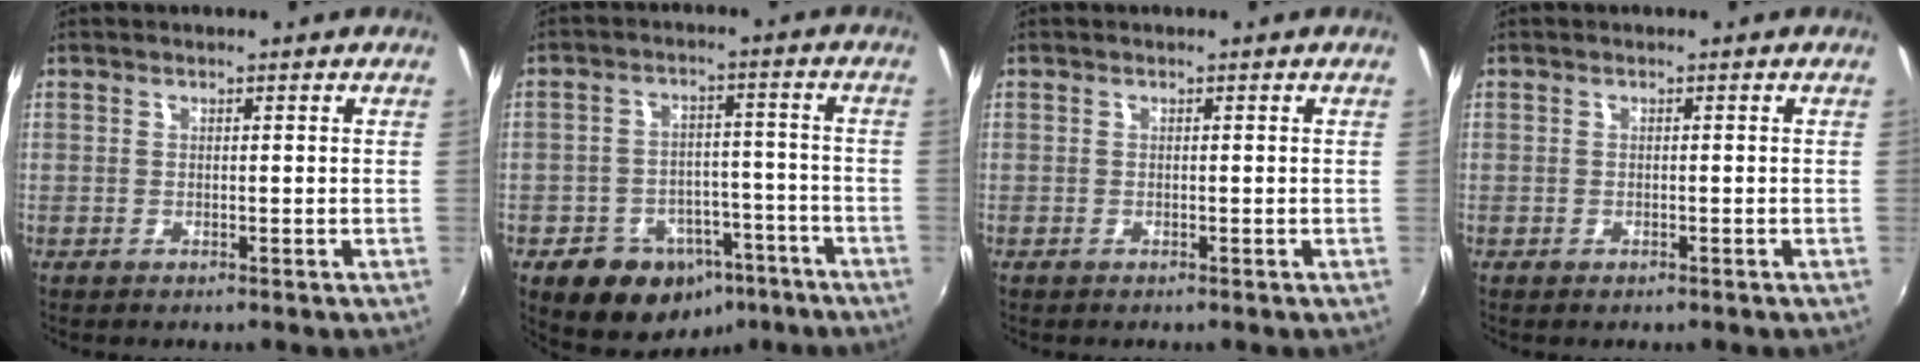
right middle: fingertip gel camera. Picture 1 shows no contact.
{"total": 14.5, "force": [-8.4, 10.1, 6.0], "torque": [-0.132, 0.026, -0.096]}
{"total": 0.0}
{"total": 0.6, "force": [-0.5, 0.3, 0.2], "torque": [-0.004, -0.004, -0.010]}